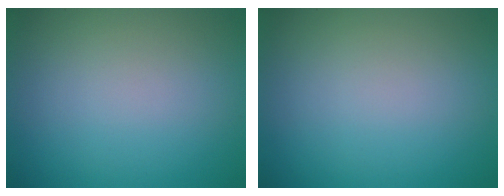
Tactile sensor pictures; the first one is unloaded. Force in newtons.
{"total": 0.0}